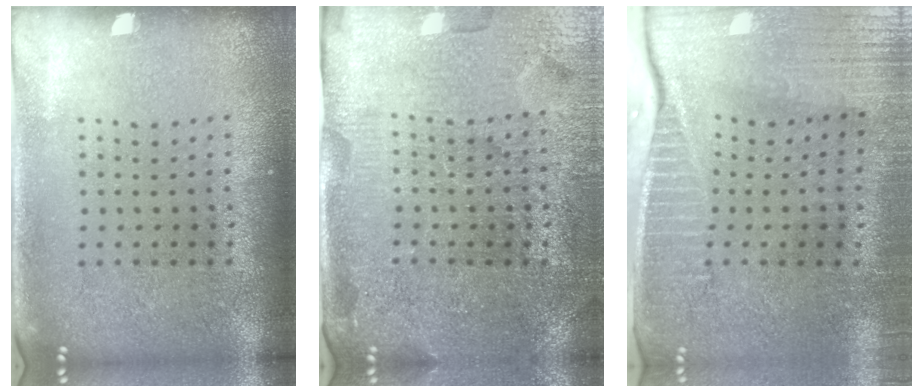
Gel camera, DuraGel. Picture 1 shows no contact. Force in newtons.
{"total": 4.3, "press": 4.0, "slide": 1.5}
{"total": 3.9, "press": 3.5, "slide": 1.7}